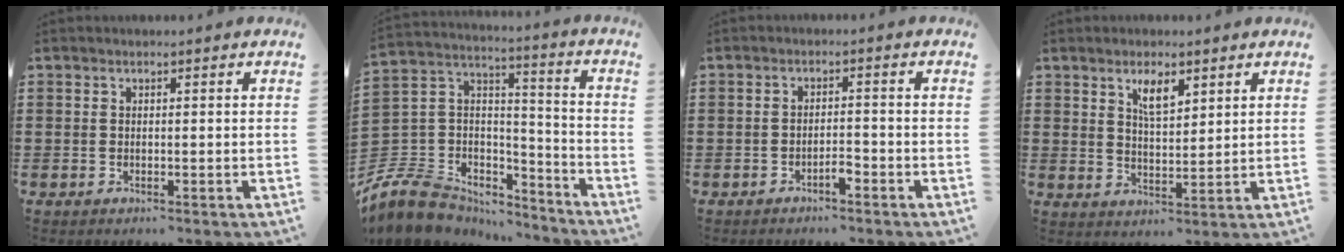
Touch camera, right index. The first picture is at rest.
{"total": 8.8, "force": [-5.8, 6.4, 1.8], "torque": [-0.080, -0.006, -0.113]}
{"total": 2.0, "force": [-1.6, 0.4, 1.2], "torque": [-0.025, 0.002, -0.030]}
{"total": 4.3, "force": [2.6, 1.6, 3.1], "torque": [-0.051, 0.000, 0.042]}